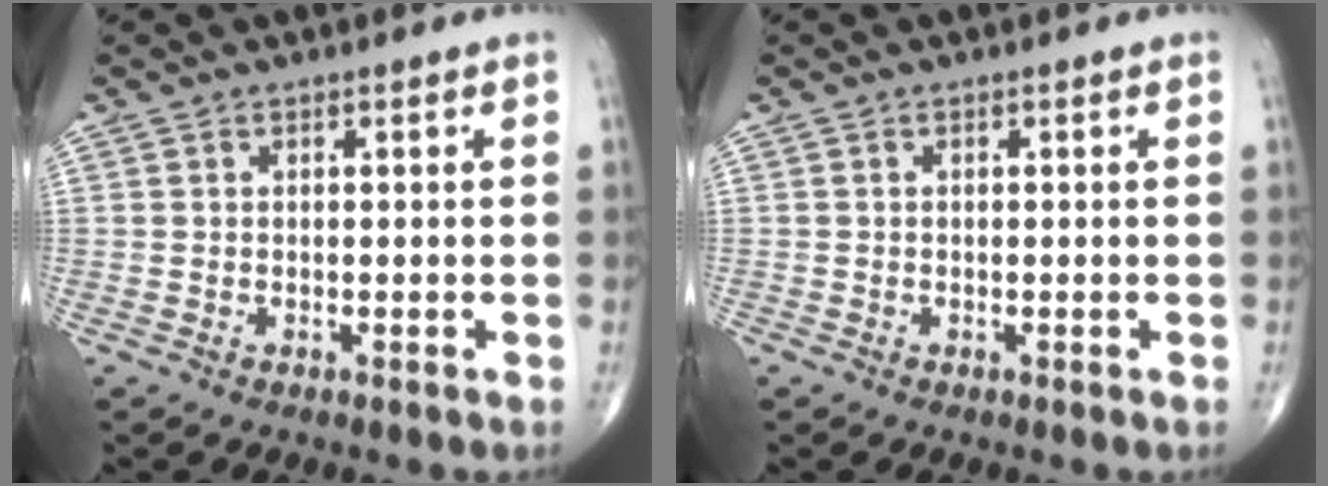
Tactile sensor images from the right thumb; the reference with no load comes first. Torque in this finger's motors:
{"motor_torque": [0.07, -0.20, -0.15, -0.06, 0.01]}